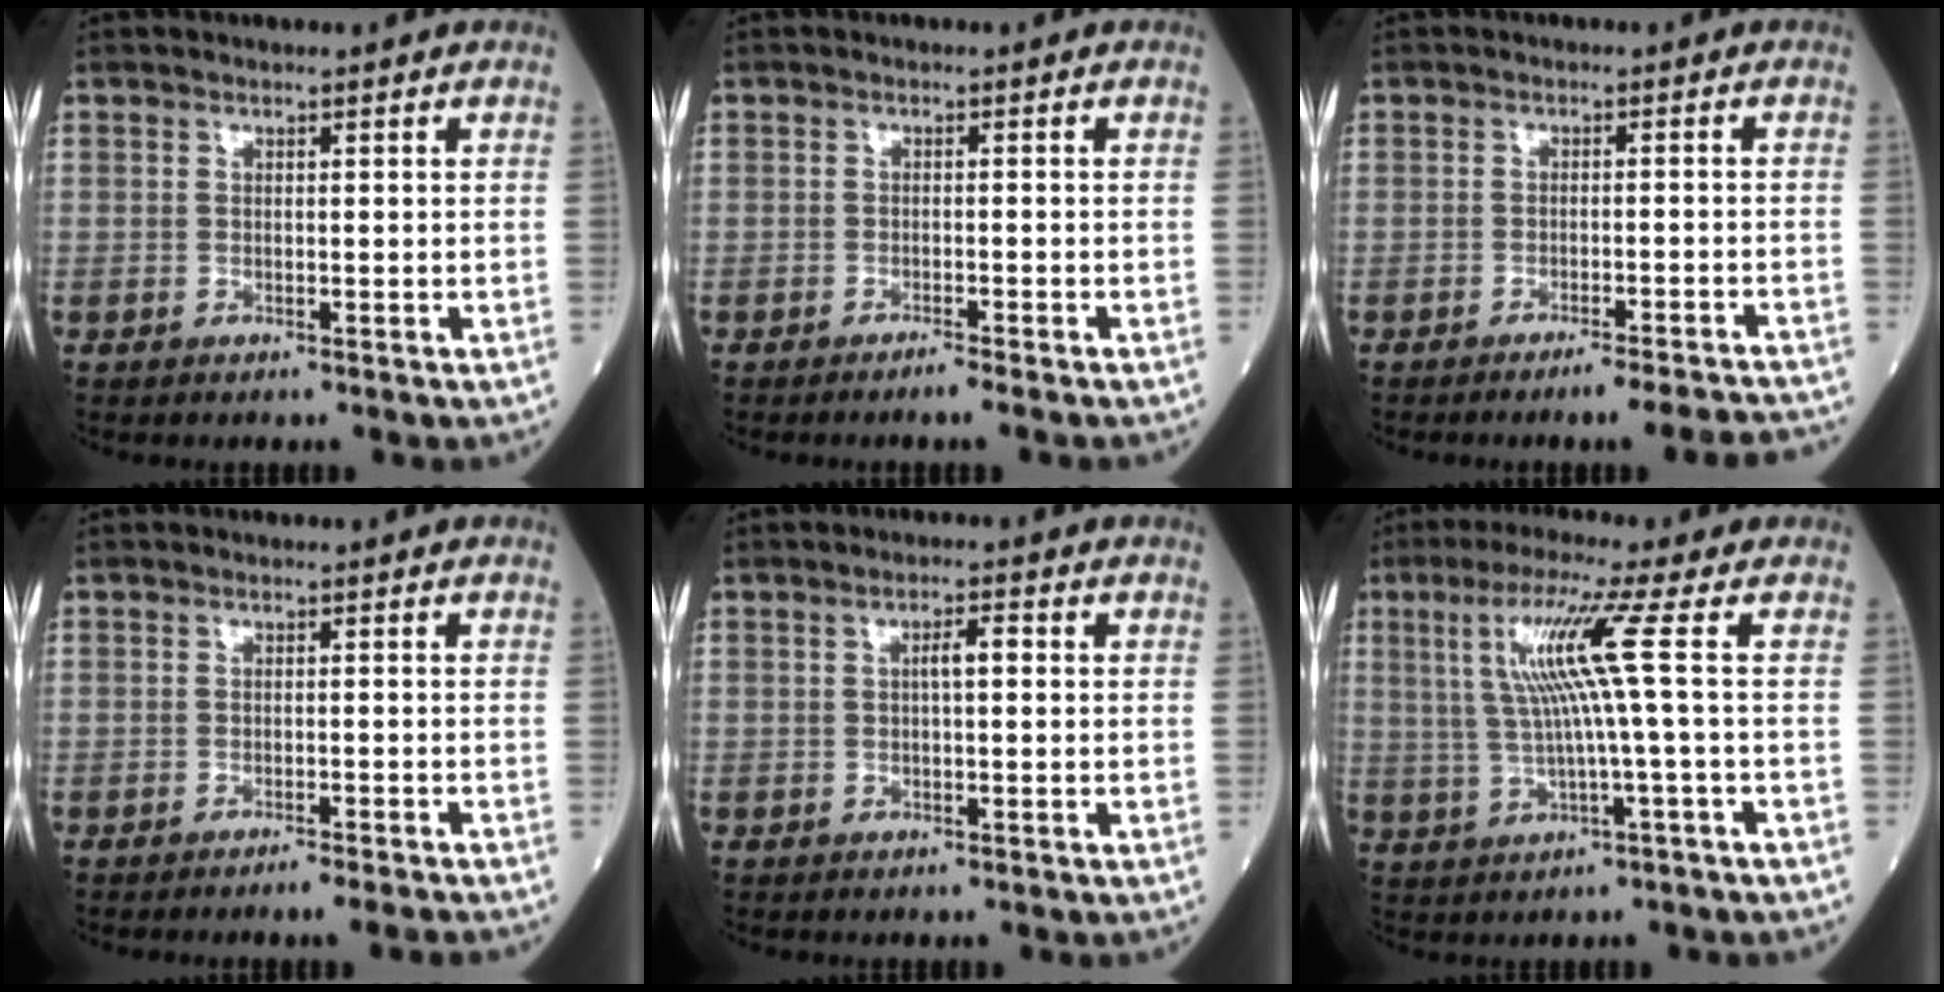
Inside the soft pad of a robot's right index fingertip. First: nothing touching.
{"total": 1.8, "force": [-1.5, -0.4, 0.9], "torque": [-0.020, -0.001, -0.023]}
{"total": 9.7, "force": [-9.1, -0.1, 3.3], "torque": [-0.022, -0.002, -0.111]}
{"total": 3.3, "force": [-2.9, -0.6, 1.5], "torque": [-0.016, -0.005, -0.038]}
{"total": 2.3, "force": [0.2, 0.5, 2.2], "torque": [-0.038, 0.006, 0.004]}
{"total": 8.5, "force": [1.7, -1.7, 8.2], "torque": [-0.157, 0.015, 0.039]}